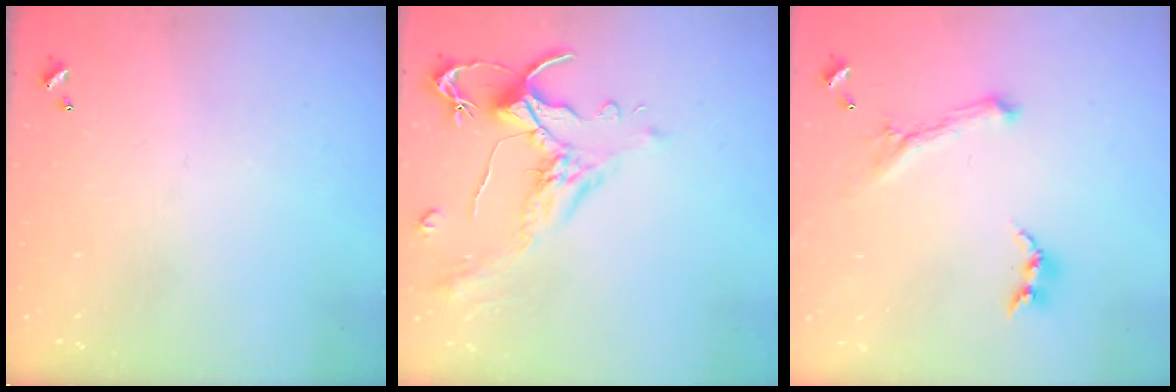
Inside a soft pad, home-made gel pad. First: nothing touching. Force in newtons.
{"total": 1.5, "press": 1.0, "slide": 1.1}
{"total": 0.0}